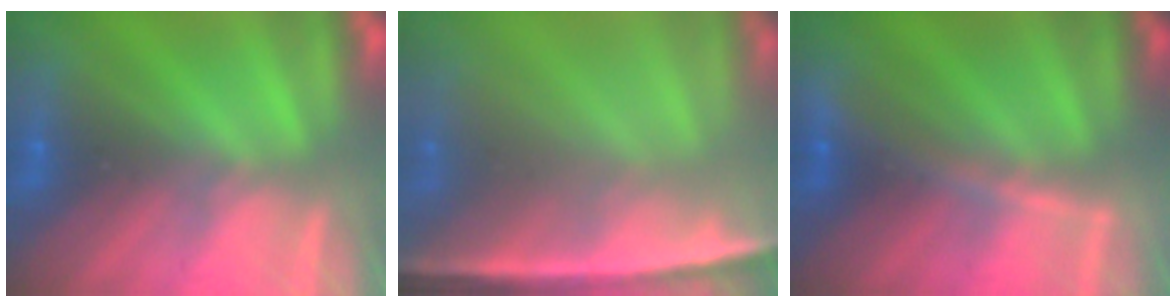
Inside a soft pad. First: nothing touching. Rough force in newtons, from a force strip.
{"total": 7.8}
{"total": 3.1}